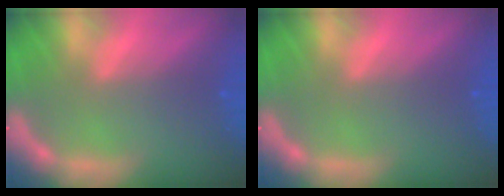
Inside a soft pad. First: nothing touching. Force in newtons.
{"total": 0.0}